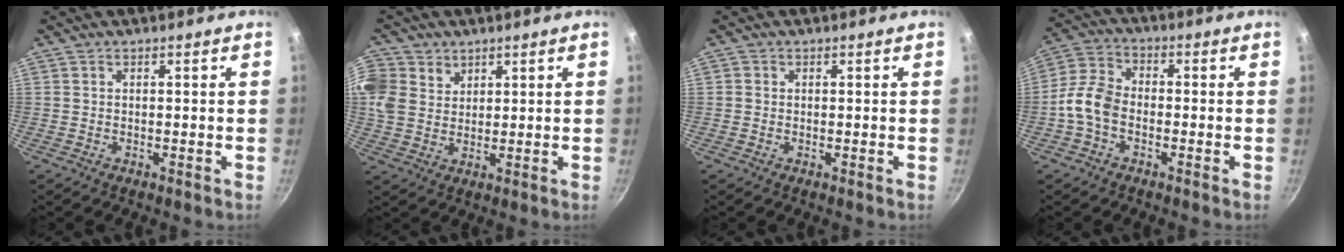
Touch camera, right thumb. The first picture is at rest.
{"total": 11.9, "force": [4.7, 9.9, 4.7], "torque": [-0.110, 0.014, 0.094]}
{"total": 0.6, "force": [0.0, 0.6, 0.1], "torque": [0.001, 0.002, -0.003]}
{"total": 7.3, "force": [-2.4, 4.9, 4.8], "torque": [-0.094, 0.034, -0.063]}